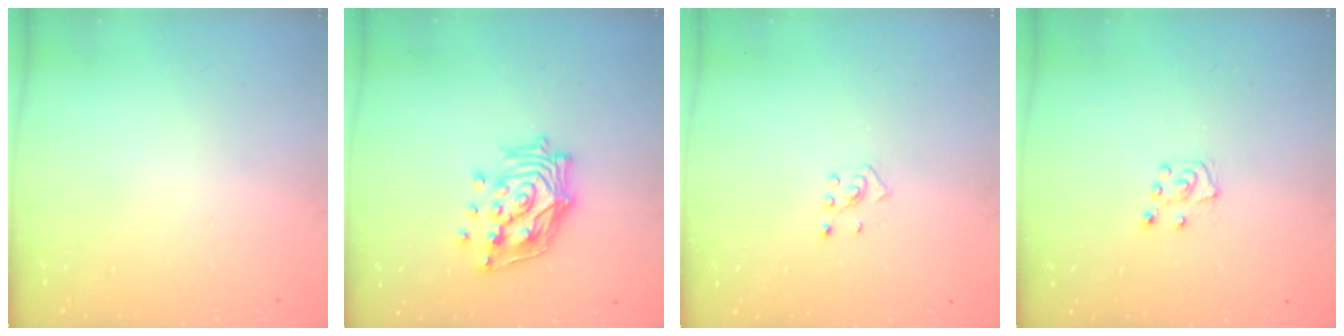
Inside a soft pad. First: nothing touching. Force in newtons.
{"total": 14.8, "press": 14.7, "slide": 2.0}
{"total": 2.7, "press": 2.6, "slide": 0.9}
{"total": 6.4, "press": 6.3, "slide": 0.5}